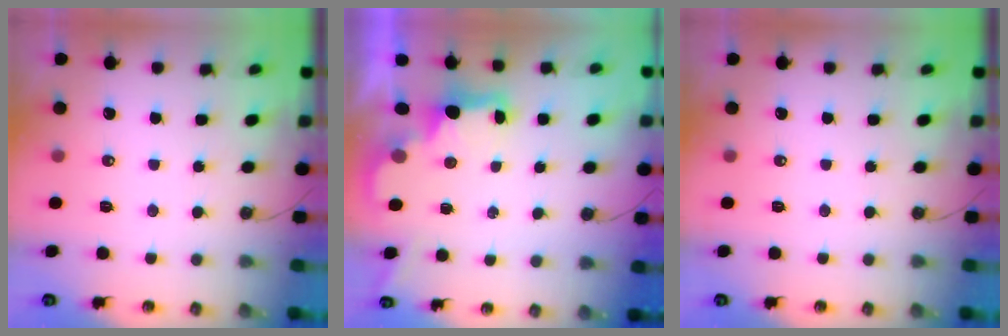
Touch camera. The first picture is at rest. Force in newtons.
{"total": 2.4, "press": 2.2, "slide": 0.8}
{"total": 0.0}